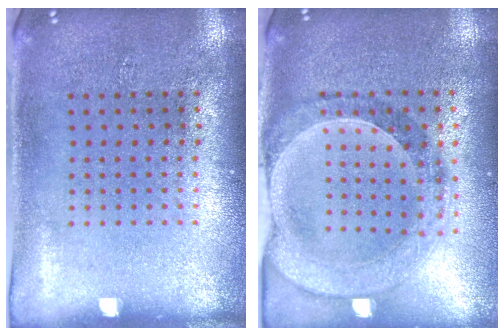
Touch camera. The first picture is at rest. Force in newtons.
{"total": 1.4, "press": 1.4, "slide": 0.3}